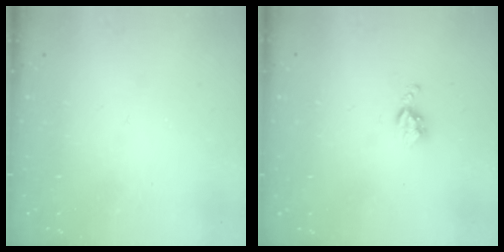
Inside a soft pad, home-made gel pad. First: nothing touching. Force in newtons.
{"total": 5.1, "press": 5.1, "slide": 0.7}